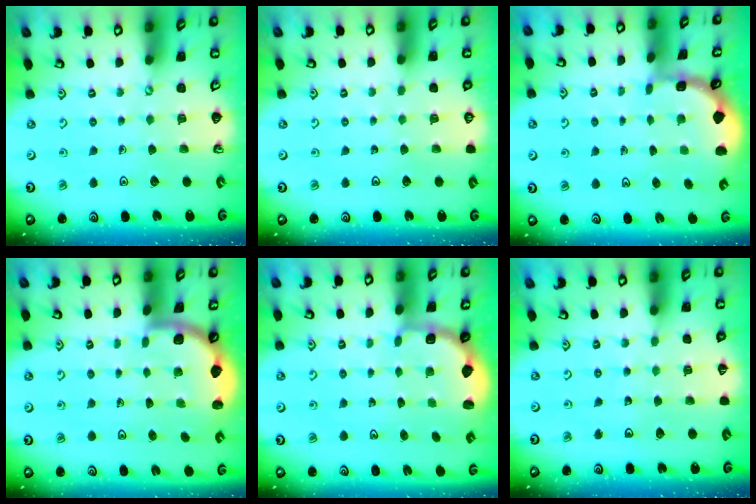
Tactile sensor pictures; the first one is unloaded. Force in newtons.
{"total": 0.0}
{"total": 1.6, "press": 1.6, "slide": 0.1}
{"total": 1.6, "press": 1.6, "slide": 0.1}
{"total": 2.7, "press": 2.2, "slide": 1.5}
{"total": 3.6, "press": 3.1, "slide": 1.9}